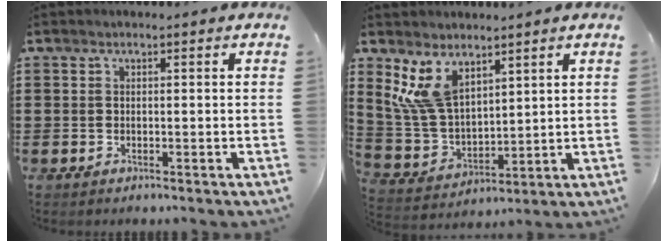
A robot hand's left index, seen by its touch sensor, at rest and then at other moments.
{"total": 9.0, "force": [5.4, 4.8, 5.3], "torque": [-0.142, -0.014, 0.102]}